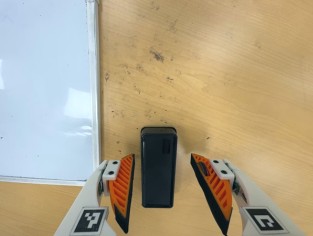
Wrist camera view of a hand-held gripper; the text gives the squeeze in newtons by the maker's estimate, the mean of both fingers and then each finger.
{"total": 0.0}